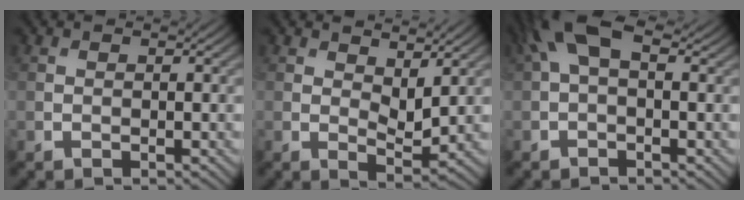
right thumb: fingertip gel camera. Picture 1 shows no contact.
{"total": 4.3, "force": [2.1, 2.0, 3.2], "torque": [-0.055, -0.007, 0.036]}
{"total": 6.4, "force": [2.2, 3.0, 5.2], "torque": [-0.111, 0.021, 0.033]}